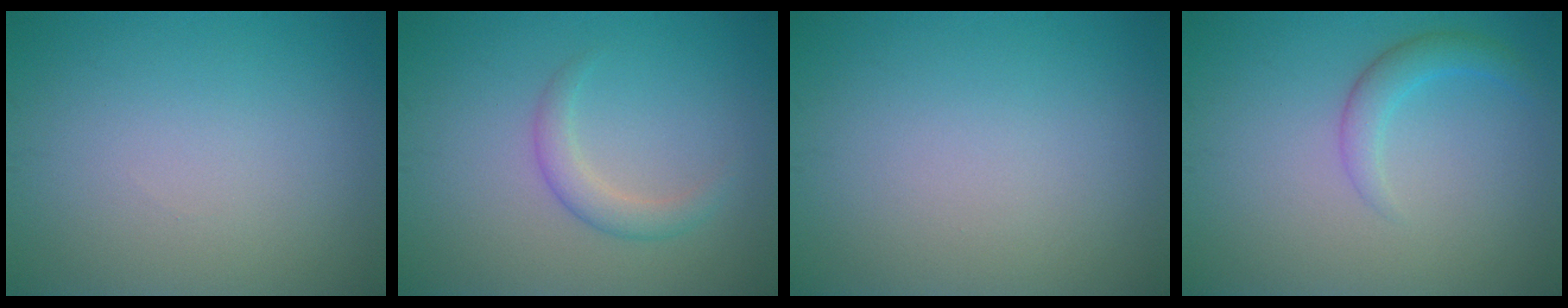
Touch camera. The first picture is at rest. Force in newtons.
{"total": 2.0, "press": 2.0, "slide": 0.1}
{"total": 0.0}
{"total": 2.2, "press": 2.2, "slide": 0.0}